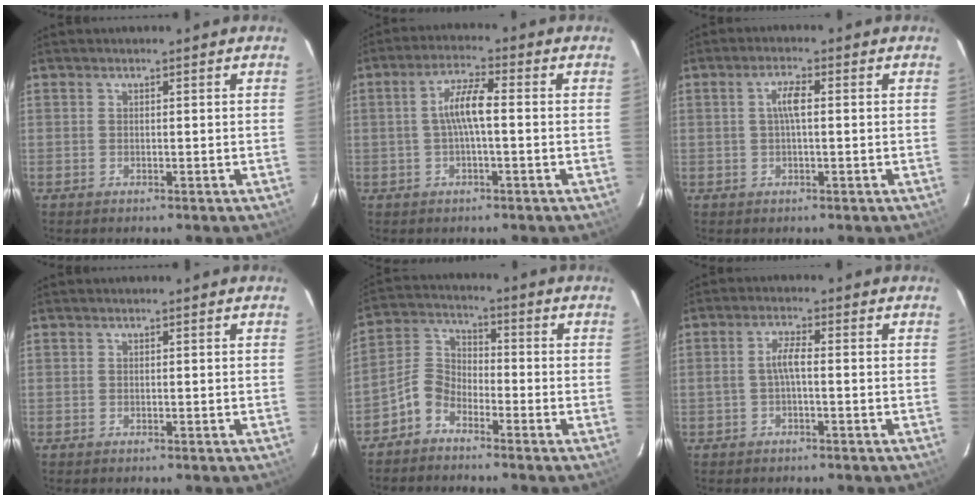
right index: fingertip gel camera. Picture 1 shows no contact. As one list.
[{"total": 5.8, "force": [-0.3, 1.0, 5.7], "torque": [-0.111, 0.010, -0.004]}, {"total": 3.1, "force": [0.2, 0.7, 3.0], "torque": [-0.060, 0.006, 0.005]}, {"total": 0.0}, {"total": 5.7, "force": [-4.1, 3.4, 2.3], "torque": [-0.050, 0.021, -0.094]}, {"total": 3.0, "force": [-0.6, 0.4, 2.9], "torque": [-0.058, 0.007, -0.010]}]